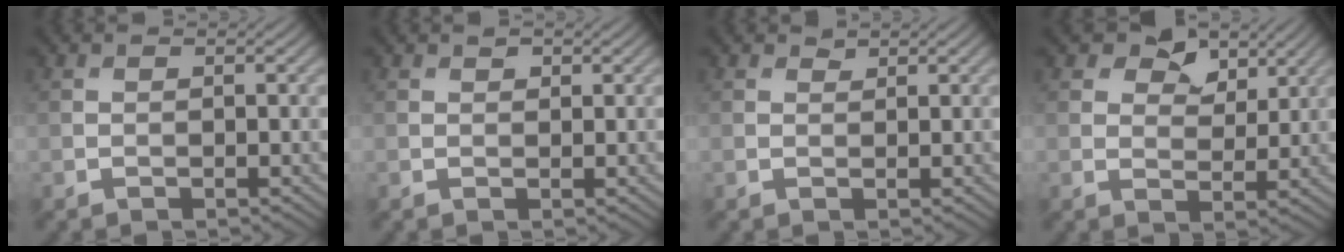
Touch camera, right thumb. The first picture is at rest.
{"total": 0.9, "force": [0.6, 0.5, 0.4], "torque": [-0.007, -0.001, 0.010]}
{"total": 0.8, "force": [0.7, 0.3, 0.1], "torque": [-0.002, -0.003, 0.015]}
{"total": 5.6, "force": [3.4, 3.4, 2.8], "torque": [-0.039, -0.006, 0.050]}